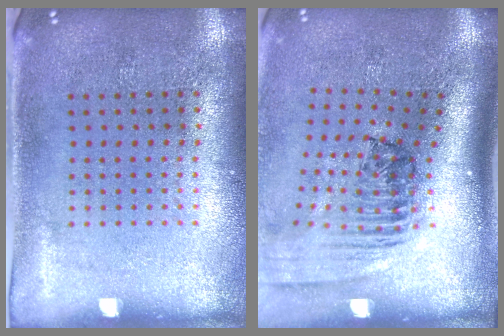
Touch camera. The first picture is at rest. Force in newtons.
{"total": 2.5, "press": 1.7, "slide": 1.8}